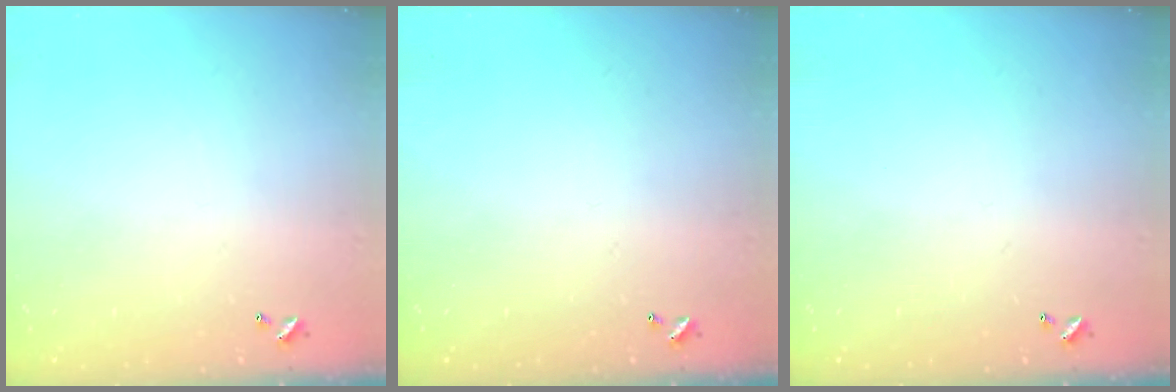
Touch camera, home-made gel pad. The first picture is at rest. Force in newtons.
{"total": 0.0}
{"total": 0.0}